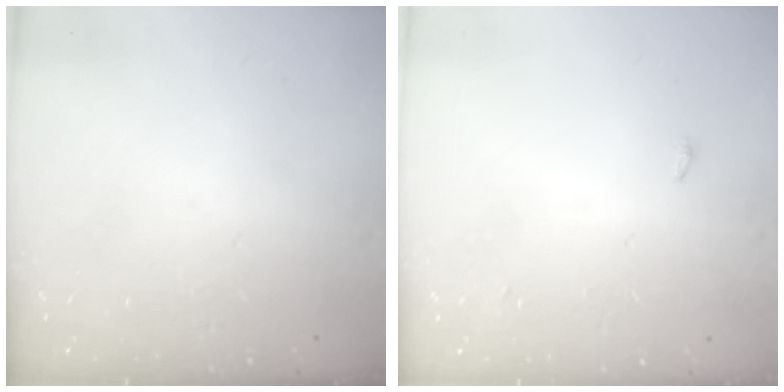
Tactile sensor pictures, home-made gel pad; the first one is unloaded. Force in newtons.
{"total": 6.3, "press": 2.7, "slide": 5.7}